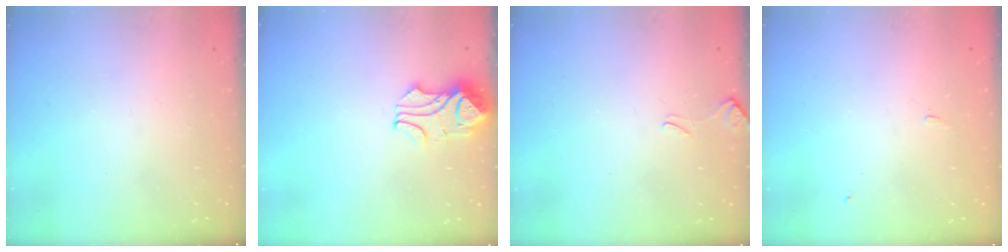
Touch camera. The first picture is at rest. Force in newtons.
{"total": 3.5, "press": 3.4, "slide": 0.9}
{"total": 1.7, "press": 1.6, "slide": 0.5}
{"total": 4.1, "press": 4.1, "slide": 0.4}